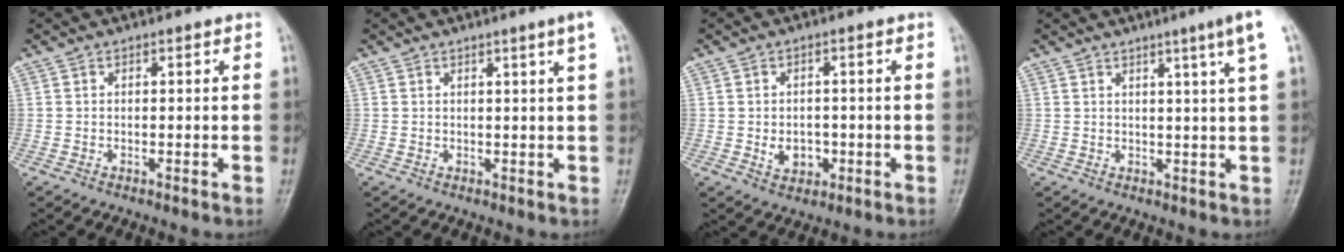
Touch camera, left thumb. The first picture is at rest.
{"total": 3.0, "force": [1.5, -0.8, 2.4], "torque": [-0.039, -0.010, 0.025]}
{"total": 4.1, "force": [-0.9, 3.3, 2.2], "torque": [-0.016, 0.005, -0.006]}
{"total": 6.2, "force": [3.2, -0.8, 5.2], "torque": [-0.075, -0.009, 0.044]}